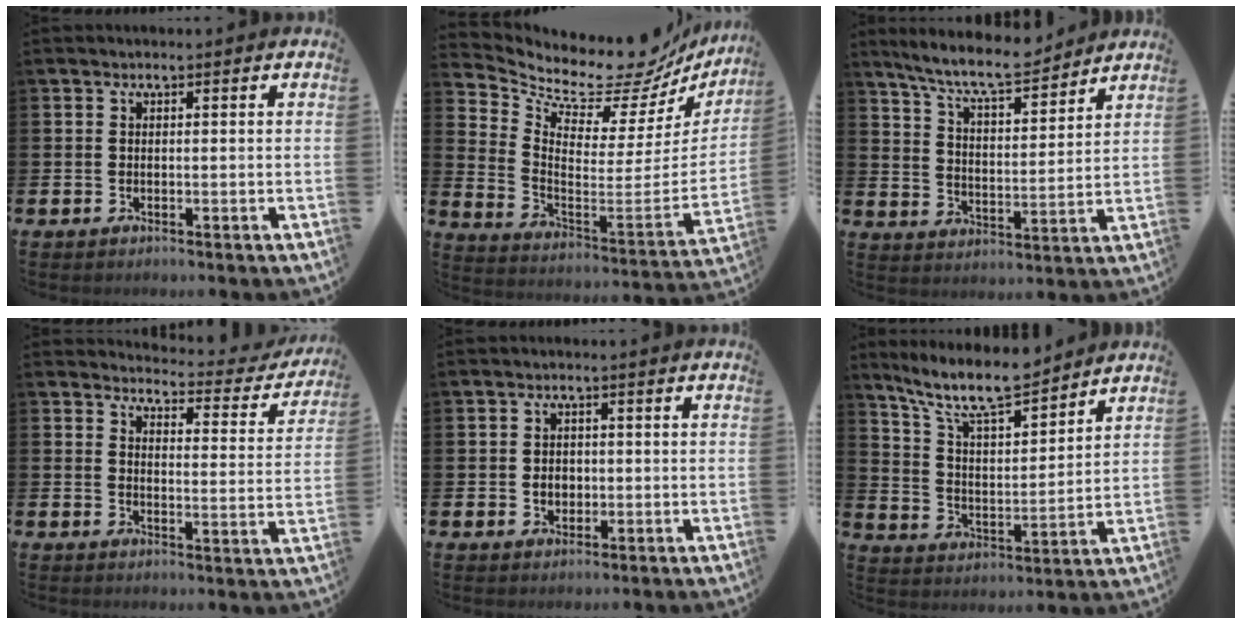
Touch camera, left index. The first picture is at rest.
{"total": 9.3, "force": [8.3, 3.4, 2.4], "torque": [-0.063, -0.085, 0.130]}
{"total": 8.7, "force": [8.0, 1.3, 3.2], "torque": [-0.083, -0.045, 0.141]}
{"total": 3.4, "force": [3.3, 1.0, 0.6], "torque": [-0.015, -0.033, 0.046]}
{"total": 2.2, "force": [-0.2, 1.9, 1.1], "torque": [-0.004, 0.001, -0.010]}
{"total": 10.6, "force": [9.3, 2.1, 4.7], "torque": [-0.117, -0.047, 0.165]}